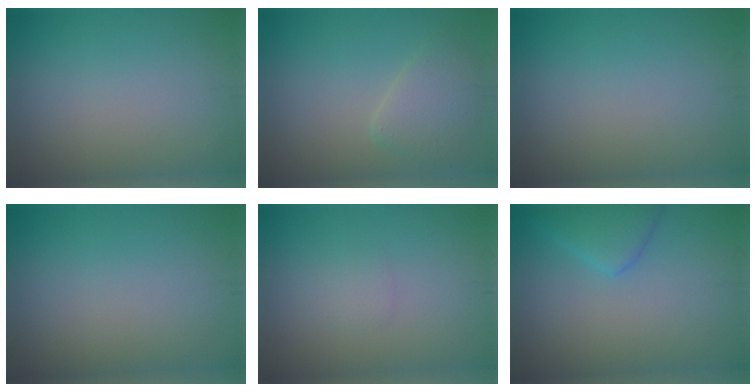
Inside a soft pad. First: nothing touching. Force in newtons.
{"total": 2.9, "press": 2.9, "slide": 0.2}
{"total": 0.0}
{"total": 0.0}
{"total": 0.9, "press": 0.9, "slide": 0.1}
{"total": 2.8, "press": 2.8, "slide": 0.2}